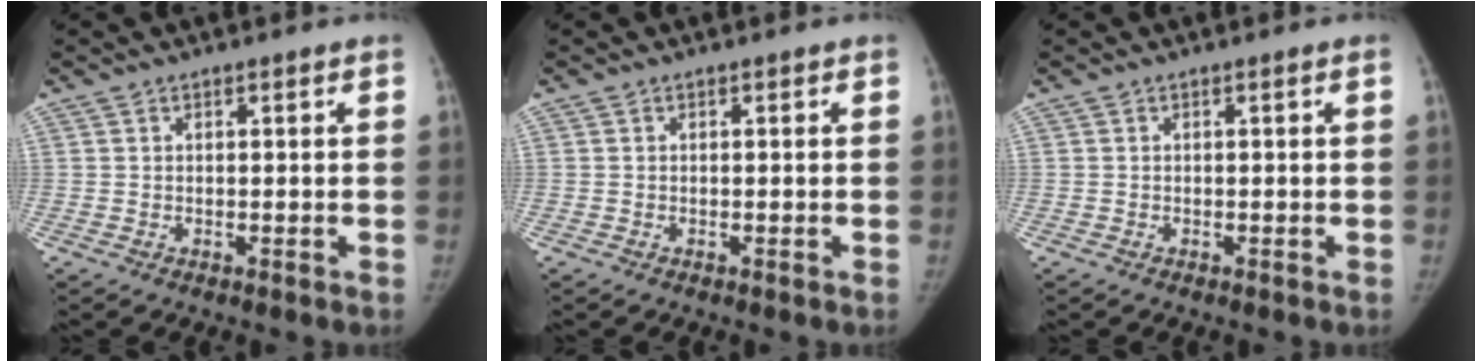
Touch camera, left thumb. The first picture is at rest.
{"total": 0.0}
{"total": 0.0}